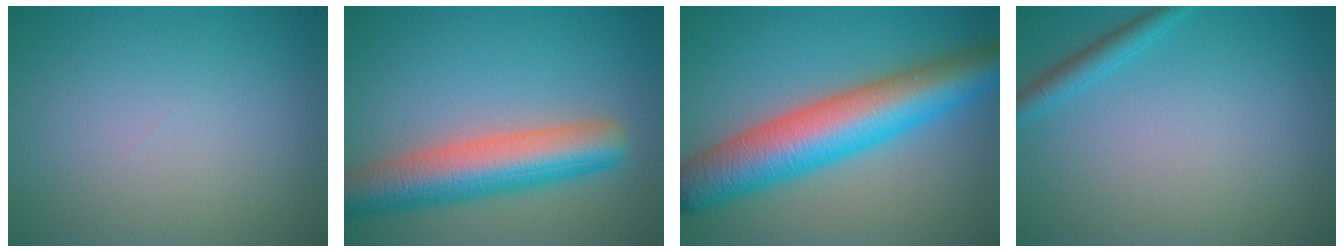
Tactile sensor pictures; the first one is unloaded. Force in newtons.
{"total": 8.0, "press": 8.0, "slide": 0.5}
{"total": 10.4, "press": 10.4, "slide": 0.2}
{"total": 1.9, "press": 1.9, "slide": 0.1}